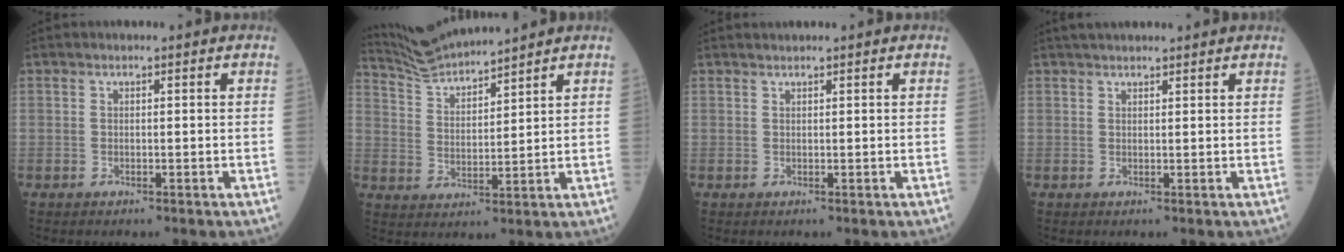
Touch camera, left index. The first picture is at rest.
{"total": 8.1, "force": [7.9, -1.0, 1.2], "torque": [-0.043, 0.012, 0.169]}
{"total": 0.0}
{"total": 5.1, "force": [4.6, 0.9, 2.1], "torque": [-0.027, 0.037, 0.069]}